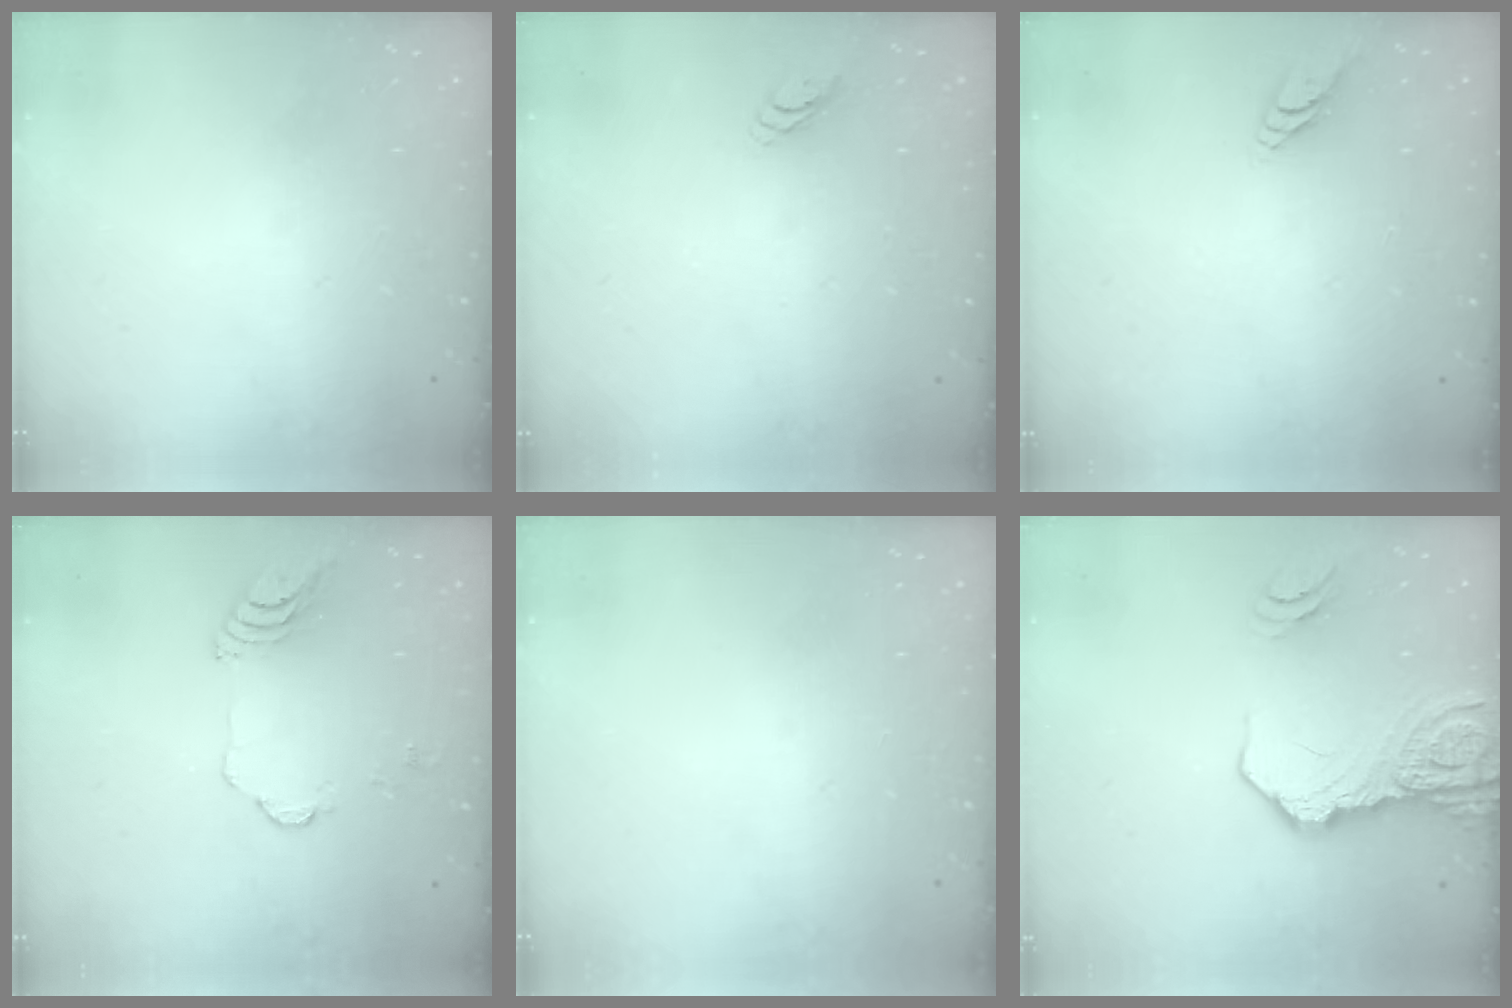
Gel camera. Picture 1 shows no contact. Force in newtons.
{"total": 2.8, "press": 2.8, "slide": 0.3}
{"total": 4.3, "press": 4.3, "slide": 0.5}
{"total": 6.8, "press": 6.7, "slide": 0.7}
{"total": 0.0}
{"total": 16.9, "press": 16.7, "slide": 2.1}